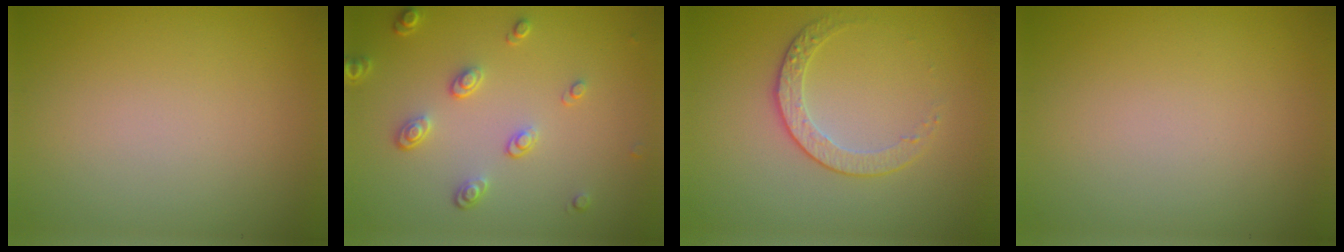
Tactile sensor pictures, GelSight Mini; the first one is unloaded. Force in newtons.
{"total": 2.6, "press": 1.7, "slide": 2.0}
{"total": 2.2, "press": 1.7, "slide": 1.4}
{"total": 0.0}